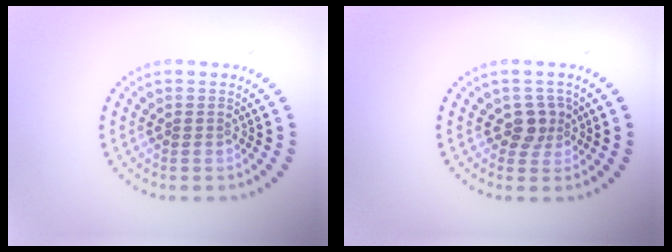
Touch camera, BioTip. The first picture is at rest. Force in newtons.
{"total": 2.2, "press": 1.9, "slide": 1.2}